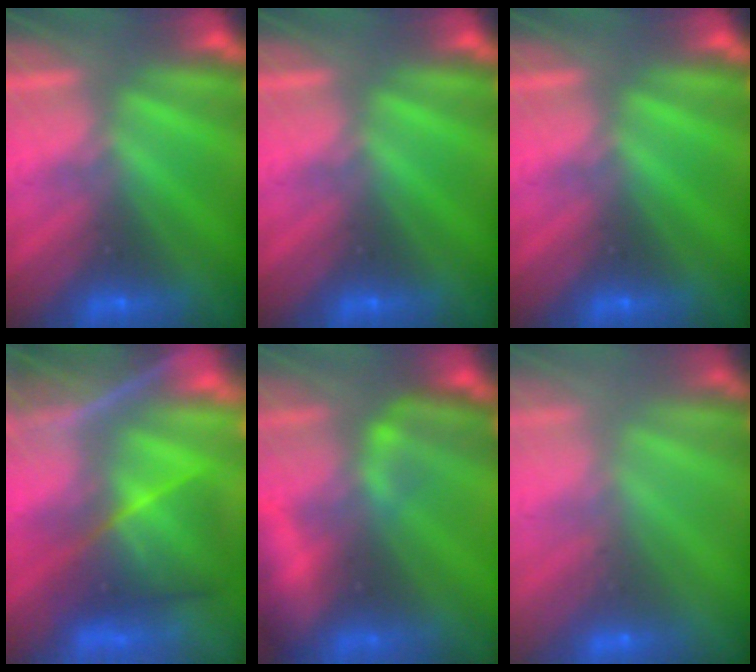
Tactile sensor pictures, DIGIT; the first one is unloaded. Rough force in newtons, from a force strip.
{"total": 0.0}
{"total": 0.0}
{"total": 7.3}
{"total": 8.1}
{"total": 2.4}